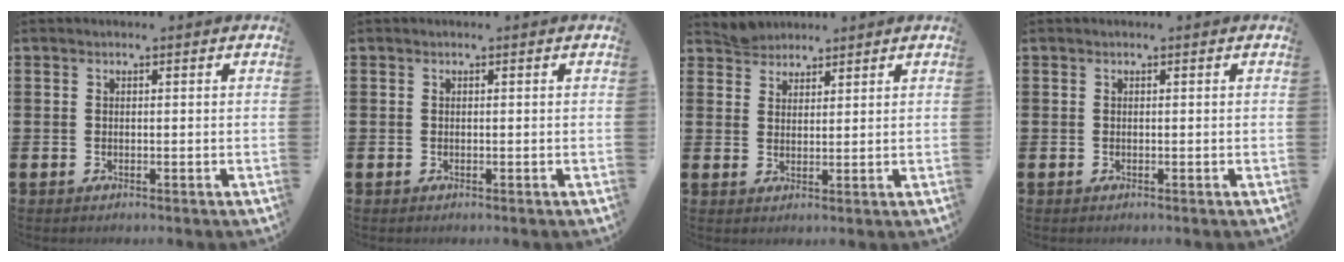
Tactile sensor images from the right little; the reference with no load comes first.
{"total": 0.0}
{"total": 3.5, "force": [3.3, 0.9, -0.3], "torque": [0.003, -0.006, 0.064]}
{"total": 0.0}